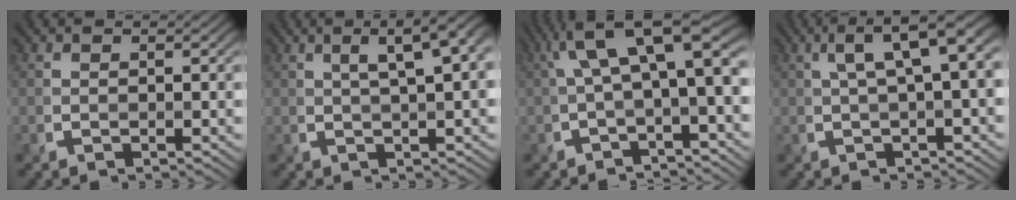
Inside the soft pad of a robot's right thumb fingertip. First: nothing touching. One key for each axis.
{"total": 7.1, "fx": 2.2, "fy": 1.7, "fz": 6.5, "tx": -0.074, "ty": 0.030, "tz": 0.025}
{"total": 9.3, "fx": 1.1, "fy": 2.8, "fz": 8.8, "tx": -0.154, "ty": 0.022, "tz": 0.016}
{"total": 7.1, "fx": 1.6, "fy": 1.7, "fz": 6.7, "tx": -0.095, "ty": 0.028, "tz": 0.023}